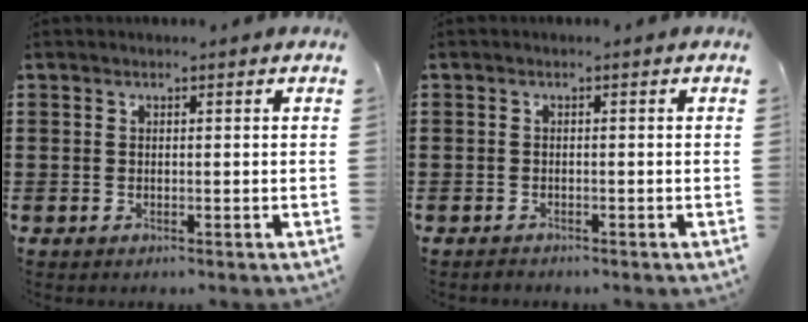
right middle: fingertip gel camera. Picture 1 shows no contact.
{"total": 0.8, "force": [-0.7, 0.4, 0.0], "torque": [0.000, 0.002, -0.017]}